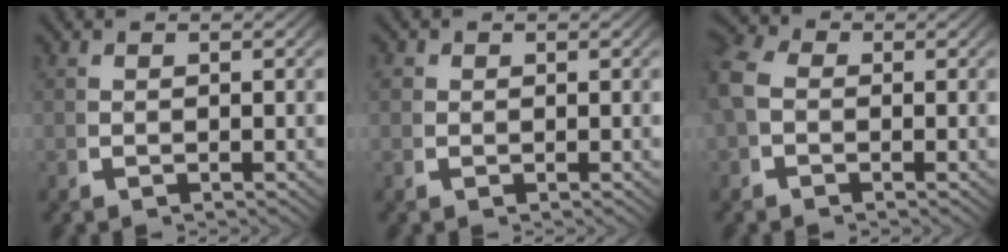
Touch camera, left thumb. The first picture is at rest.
{"total": 1.1, "force": [0.3, 1.0, 0.2], "torque": [-0.010, -0.008, 0.006]}
{"total": 3.7, "force": [0.3, 3.1, 2.0], "torque": [-0.048, 0.000, -0.002]}